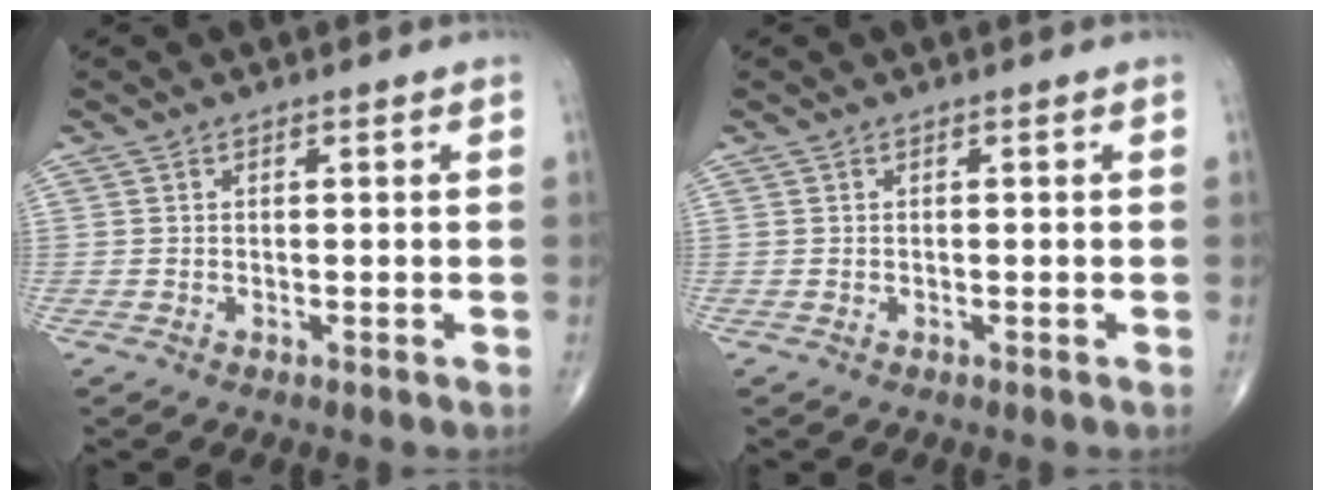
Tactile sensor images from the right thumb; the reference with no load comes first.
{"total": 0.0}